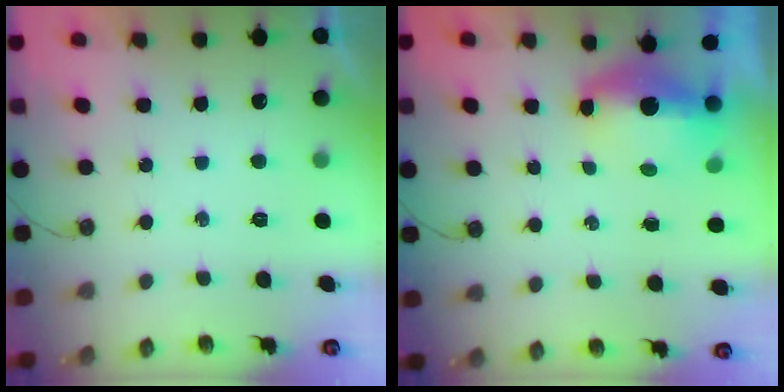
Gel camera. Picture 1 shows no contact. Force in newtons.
{"total": 6.1, "press": 6.0, "slide": 0.7}